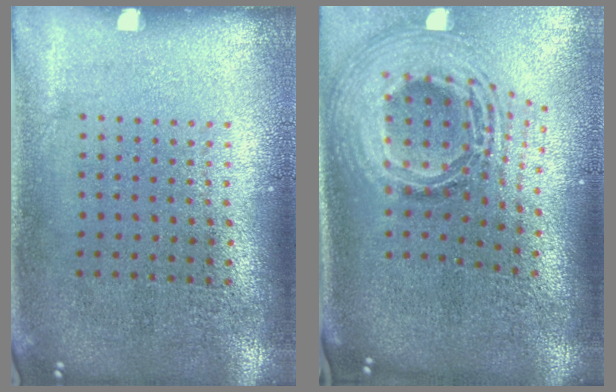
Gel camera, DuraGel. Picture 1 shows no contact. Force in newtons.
{"total": 2.9, "press": 2.1, "slide": 2.1}